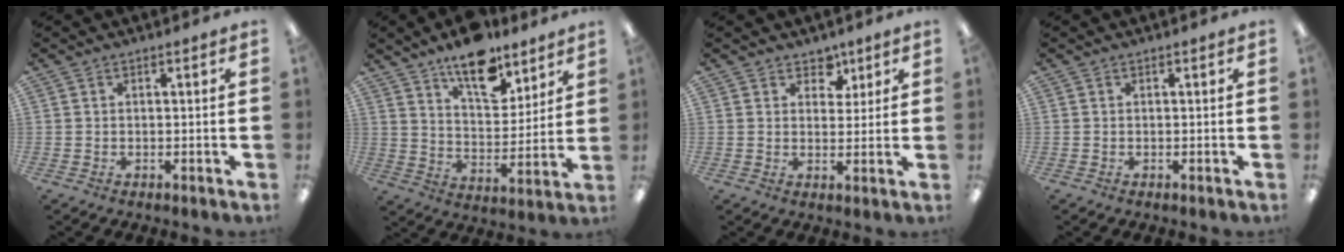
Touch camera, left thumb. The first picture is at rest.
{"total": 14.4, "force": [11.1, 6.2, 6.9], "torque": [-0.104, -0.066, 0.196]}
{"total": 5.0, "force": [3.4, 3.4, 1.4], "torque": [-0.008, -0.016, 0.057]}
{"total": 0.0}